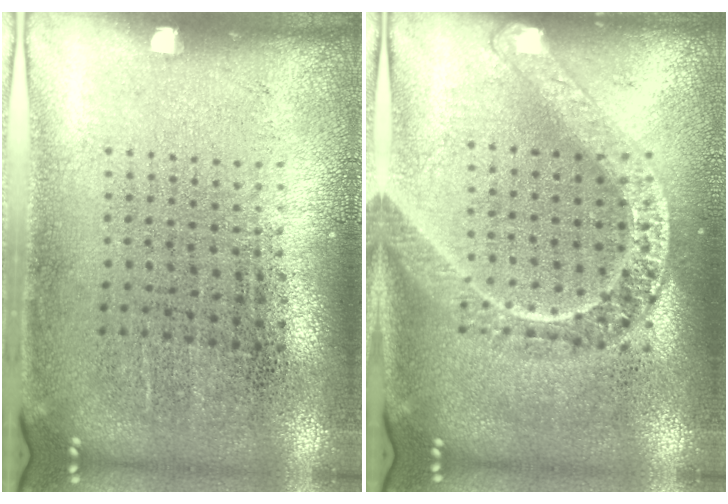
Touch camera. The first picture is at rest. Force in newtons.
{"total": 1.8, "press": 1.8, "slide": 0.2}